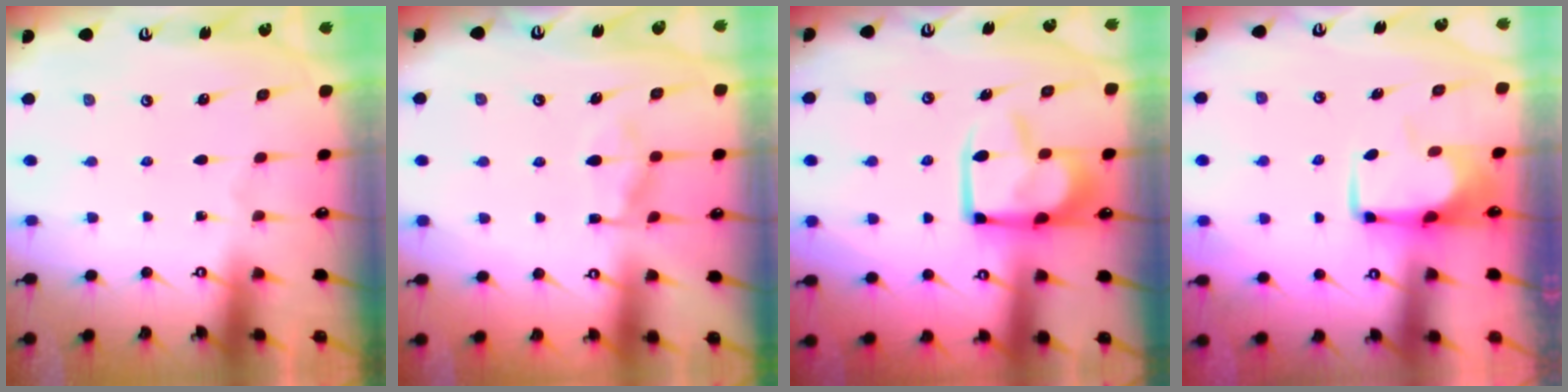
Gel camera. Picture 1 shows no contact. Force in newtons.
{"total": 9.1, "press": 9.0, "slide": 1.0}
{"total": 11.3, "press": 11.2, "slide": 1.3}
{"total": 1.0, "press": 0.8, "slide": 0.6}